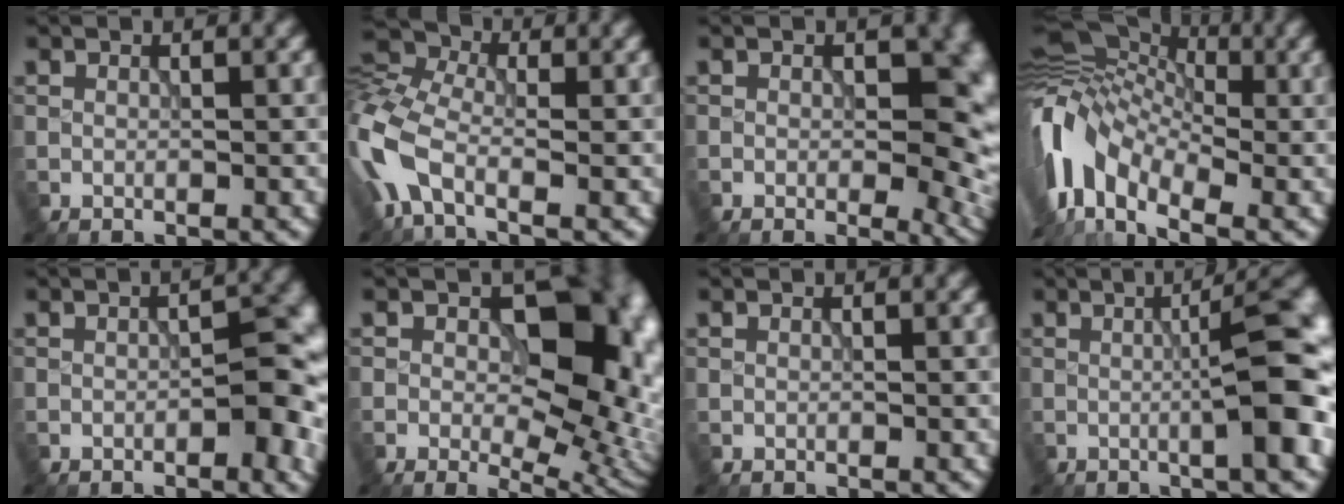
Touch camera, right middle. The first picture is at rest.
{"total": 7.6, "force": [-2.5, 4.3, 5.8], "torque": [-0.149, -0.001, -0.073]}
{"total": 10.3, "force": [0.2, 6.2, 8.3], "torque": [-0.061, -0.007, 0.009]}
{"total": 10.7, "force": [-3.4, 6.6, 7.7], "torque": [-0.162, 0.003, -0.086]}
{"total": 5.8, "force": [-1.0, 2.5, 5.1], "torque": [-0.053, -0.003, -0.011]}
{"total": 13.1, "force": [0.8, 7.9, 10.5], "torque": [-0.118, -0.002, 0.015]}
{"total": 0.0}
{"total": 8.8, "force": [0.1, 1.6, 8.6], "torque": [-0.103, 0.008, -0.002]}